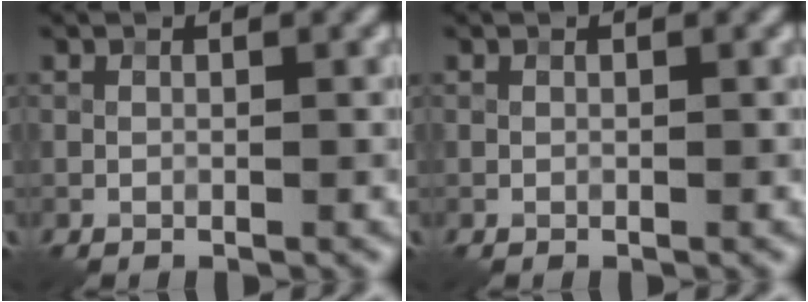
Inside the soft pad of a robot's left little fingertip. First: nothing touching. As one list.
[{"total": 0.0}]